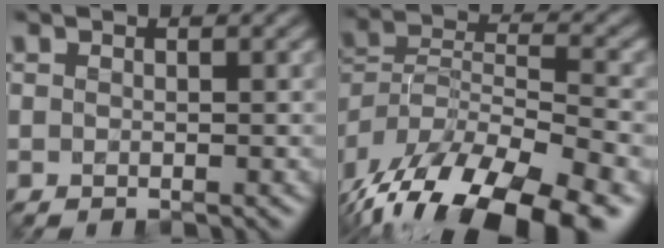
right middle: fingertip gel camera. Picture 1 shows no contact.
{"total": 16.6, "force": [-12.7, 5.7, 9.1], "torque": [-0.164, -0.017, -0.193]}